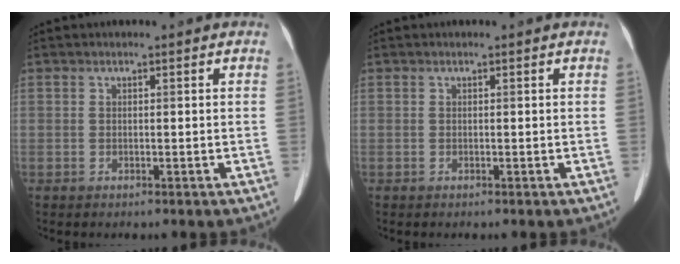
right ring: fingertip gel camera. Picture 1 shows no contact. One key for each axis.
{"total": 0.0}